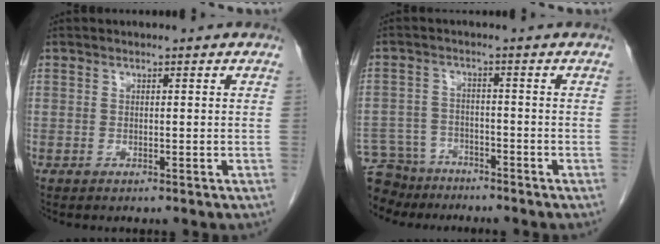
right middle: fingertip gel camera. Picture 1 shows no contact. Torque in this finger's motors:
{"motor_torque": [1.41, -0.73, 1.05, 0.08]}